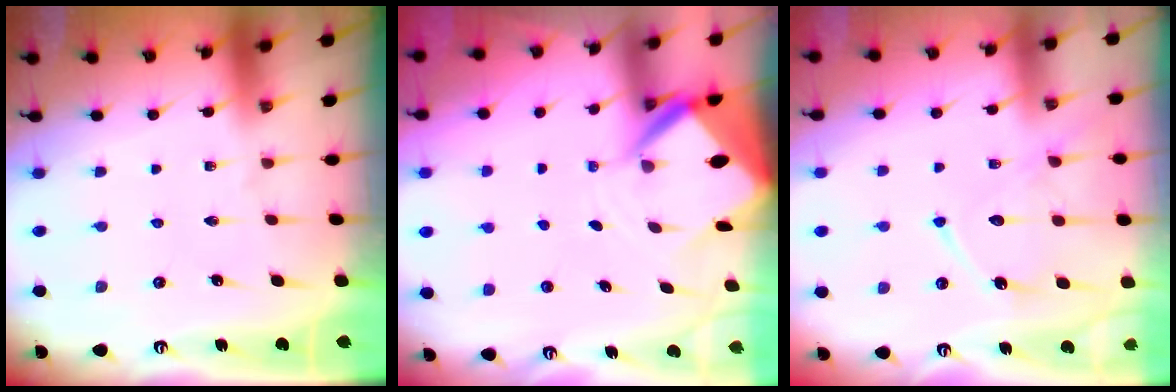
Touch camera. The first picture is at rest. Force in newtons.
{"total": 6.4, "press": 6.3, "slide": 0.7}
{"total": 13.1, "press": 13.1, "slide": 1.1}